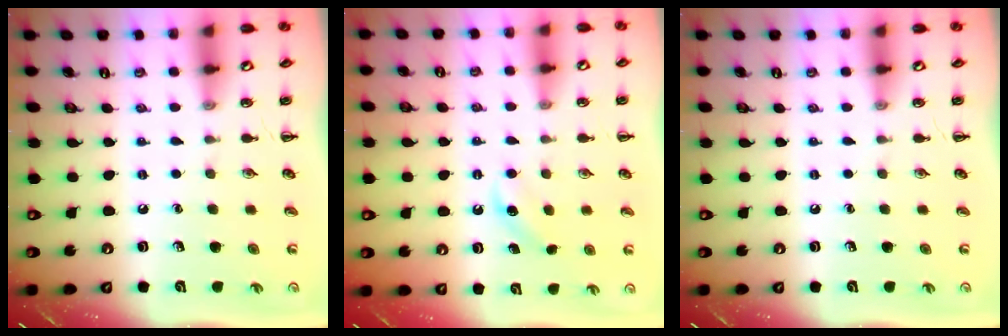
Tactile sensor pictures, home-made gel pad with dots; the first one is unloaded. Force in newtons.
{"total": 3.9, "press": 3.8, "slide": 1.0}
{"total": 0.0}